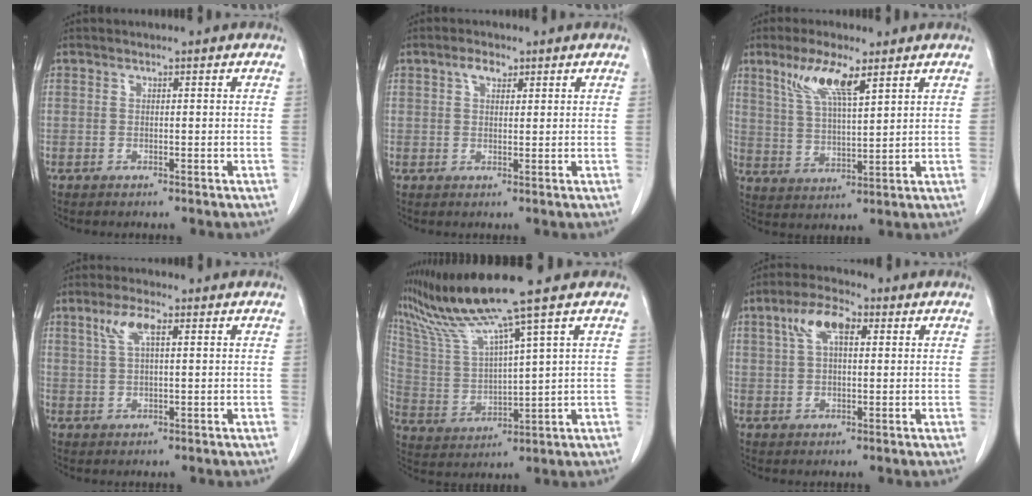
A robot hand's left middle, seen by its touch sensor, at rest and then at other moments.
{"total": 2.5, "force": [1.5, 1.2, 1.6], "torque": [-0.033, 0.006, 0.028]}
{"total": 8.5, "force": [5.1, 1.4, 6.7], "torque": [-0.139, 0.002, 0.101]}
{"total": 4.4, "force": [1.9, 1.0, 3.9], "torque": [-0.087, 0.011, 0.043]}
{"total": 10.4, "force": [8.4, -2.5, 5.7], "torque": [-0.119, -0.004, 0.170]}
{"total": 6.8, "force": [2.6, 2.8, 5.6], "torque": [-0.112, 0.020, 0.049]}